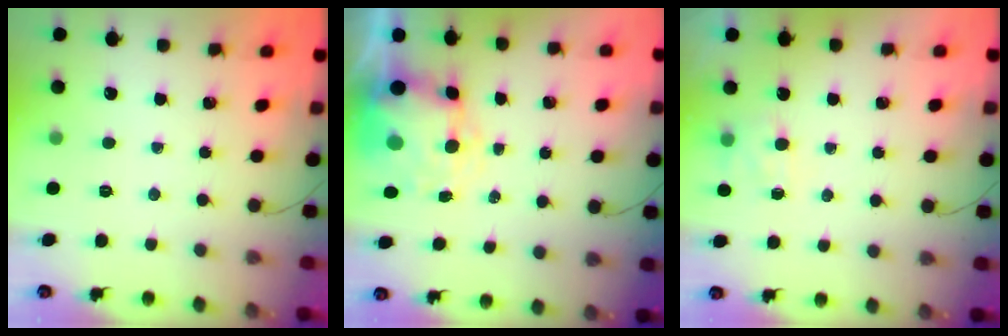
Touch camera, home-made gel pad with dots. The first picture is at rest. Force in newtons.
{"total": 8.4, "press": 8.1, "slide": 1.9}
{"total": 5.4, "press": 5.2, "slide": 1.3}